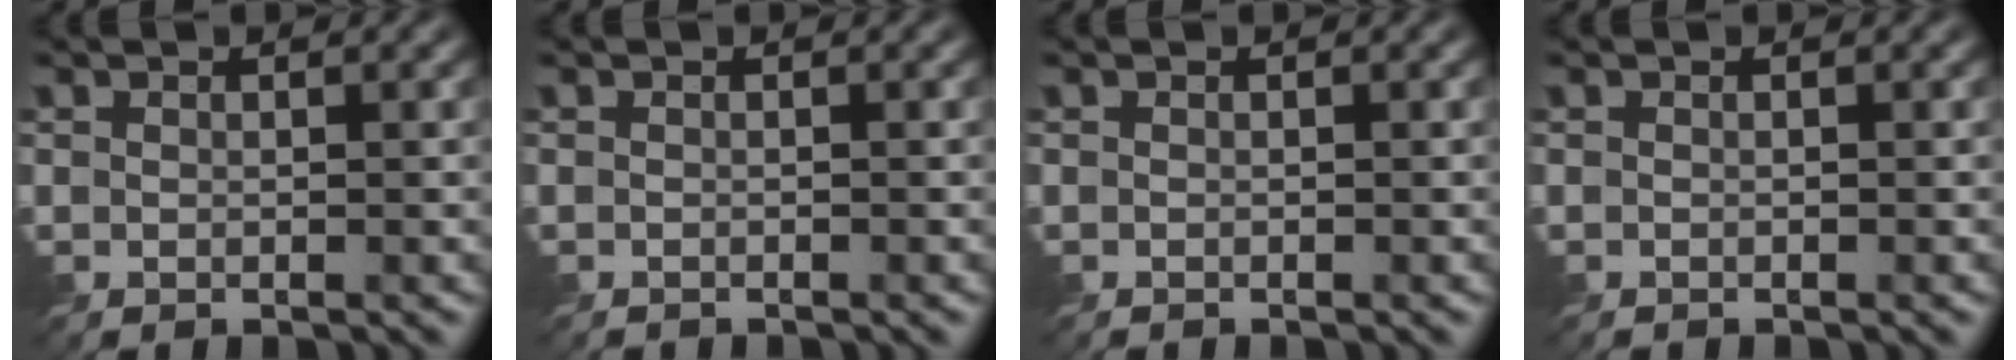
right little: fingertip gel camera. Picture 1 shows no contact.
{"total": 0.0}
{"total": 0.0}
{"total": 0.0}